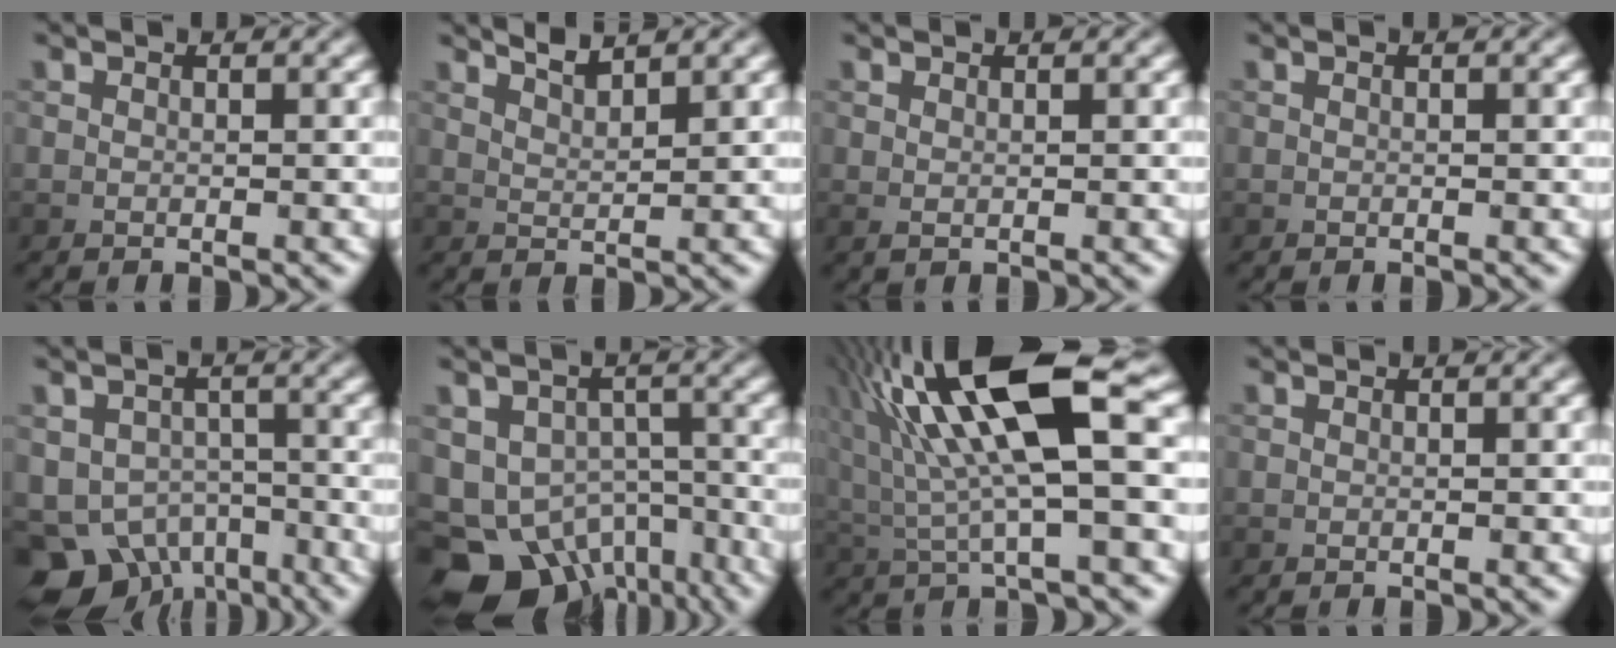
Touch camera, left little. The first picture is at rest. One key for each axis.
{"total": 2.0, "fx": 1.8, "fy": 0.2, "fz": 0.8, "tx": -0.010, "ty": 0.002, "tz": 0.033}
{"total": 0.6, "fx": 0.3, "fy": 0.2, "fz": 0.4, "tx": -0.009, "ty": 0.002, "tz": 0.006}
{"total": 0.0}
{"total": 7.8, "fx": -4.5, "fy": 5.5, "fz": 3.2, "tx": -0.045, "ty": -0.024, "tz": -0.069}
{"total": 12.6, "fx": -8.1, "fy": 8.2, "fz": 5.1, "tx": -0.095, "ty": -0.034, "tz": -0.103}
{"total": 13.3, "fx": 3.5, "fy": 3.2, "fz": 12.4, "tx": -0.235, "ty": 0.025, "tz": 0.058}
{"total": 0.0}